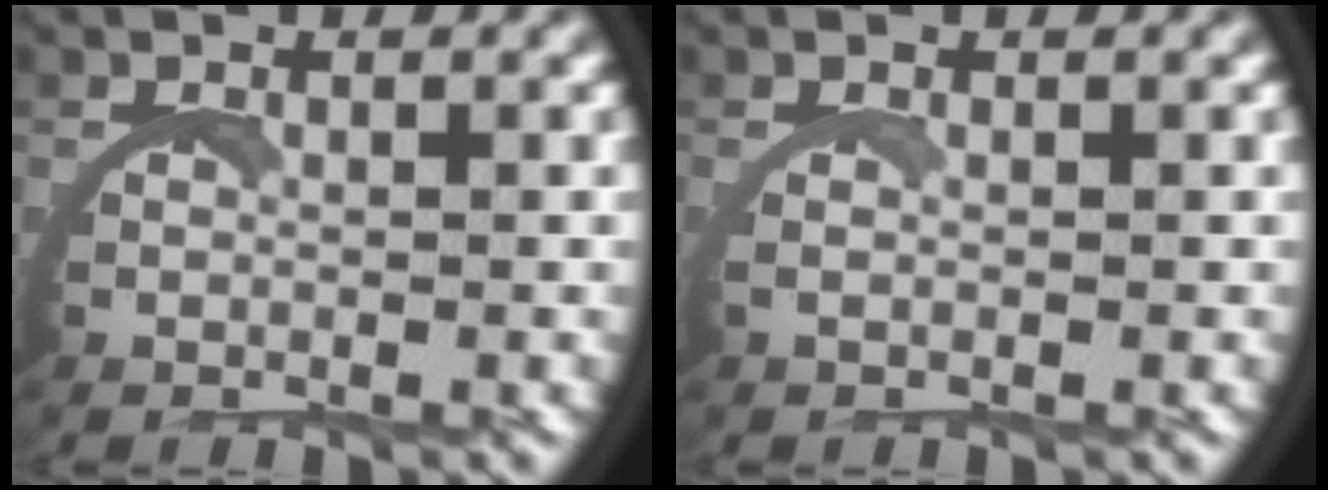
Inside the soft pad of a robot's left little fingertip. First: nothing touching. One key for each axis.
{"total": 0.8, "fx": 0.1, "fy": -0.1, "fz": 0.8, "tx": -0.016, "ty": 0.003, "tz": 0.002}